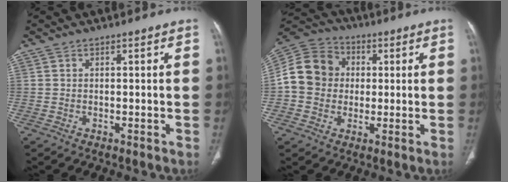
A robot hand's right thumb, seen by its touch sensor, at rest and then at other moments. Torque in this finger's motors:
{"motor_torque": [1.61, 1.51, 0.83, -0.75, 0.09]}